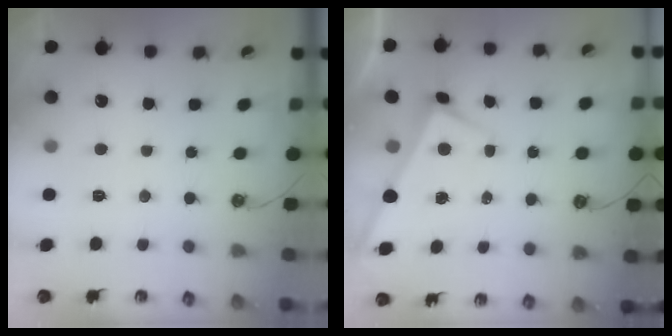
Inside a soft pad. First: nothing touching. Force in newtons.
{"total": 4.4, "press": 4.4, "slide": 0.4}